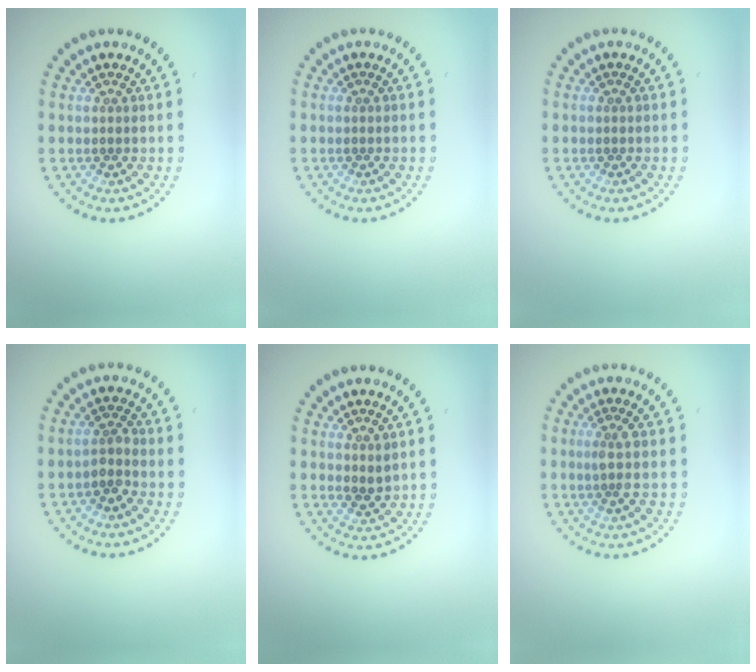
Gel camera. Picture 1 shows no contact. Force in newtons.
{"total": 0.0}
{"total": 0.0}
{"total": 1.5, "press": 1.2, "slide": 0.9}
{"total": 1.2, "press": 1.0, "slide": 0.7}
{"total": 1.5, "press": 1.1, "slide": 1.0}